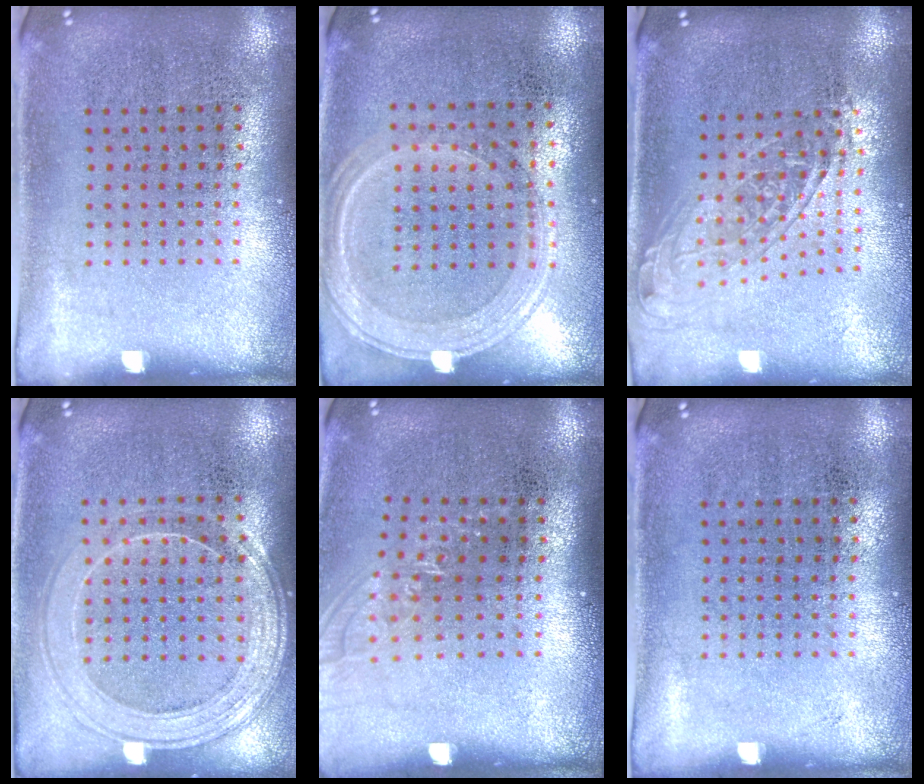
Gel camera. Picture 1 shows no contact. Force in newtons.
{"total": 1.2, "press": 1.2, "slide": 0.3}
{"total": 1.5, "press": 1.3, "slide": 0.8}
{"total": 1.6, "press": 1.5, "slide": 0.6}
{"total": 1.1, "press": 1.0, "slide": 0.6}
{"total": 0.0}